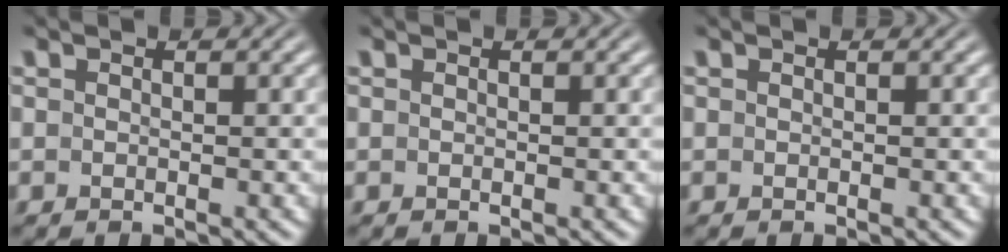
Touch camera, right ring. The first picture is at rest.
{"total": 0.0}
{"total": 0.0}